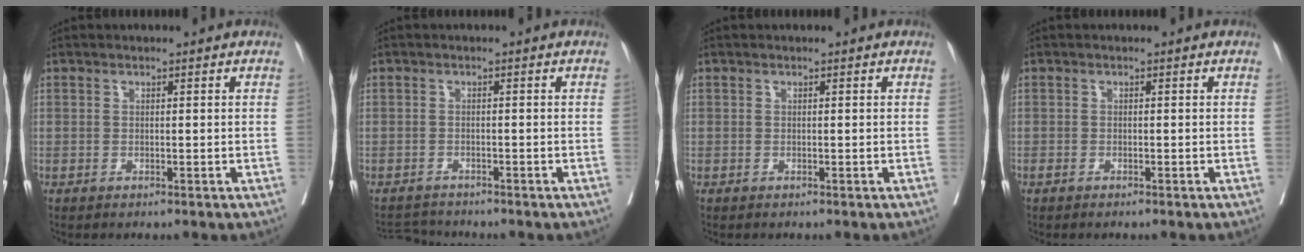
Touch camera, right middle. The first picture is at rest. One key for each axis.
{"total": 2.3, "fx": -2.2, "fy": -0.1, "fz": -0.5, "tx": 0.005, "ty": -0.016, "tz": -0.038}
{"total": 0.0}
{"total": 0.9, "fx": -0.8, "fy": 0.2, "fz": 0.4, "tx": -0.009, "ty": -0.002, "tz": -0.011}